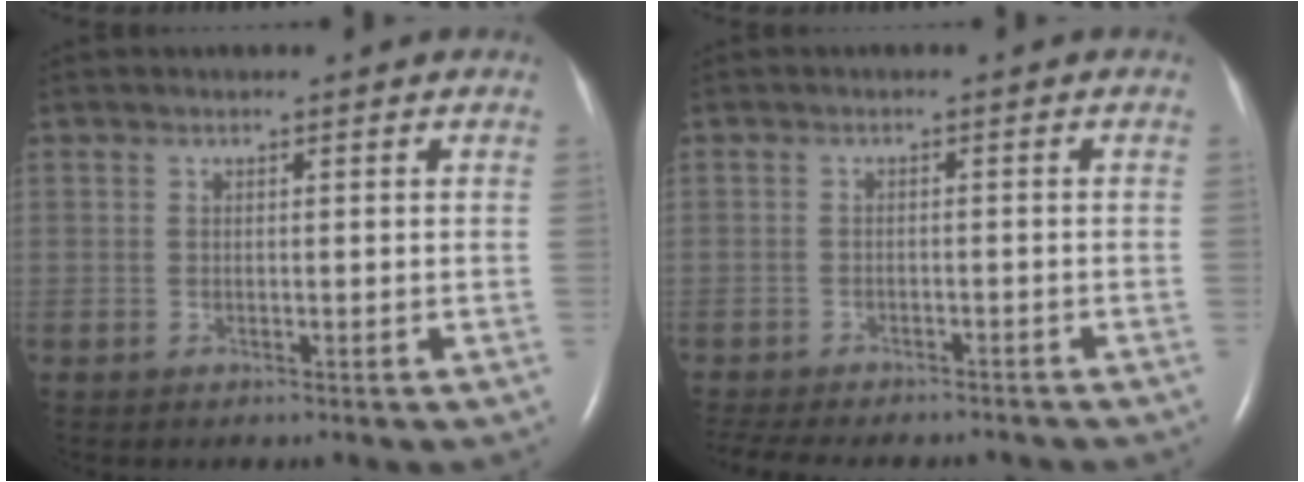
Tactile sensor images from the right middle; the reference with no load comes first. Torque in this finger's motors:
{"motor_torque": [0.38, -0.61, 0.43, 0.11]}